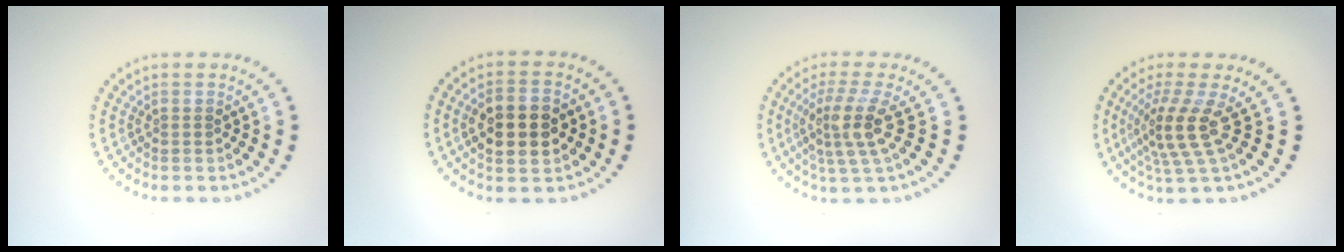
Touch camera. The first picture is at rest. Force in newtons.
{"total": 4.9, "press": 4.8, "slide": 0.4}
{"total": 4.0, "press": 2.9, "slide": 2.8}
{"total": 3.9, "press": 2.7, "slide": 2.8}